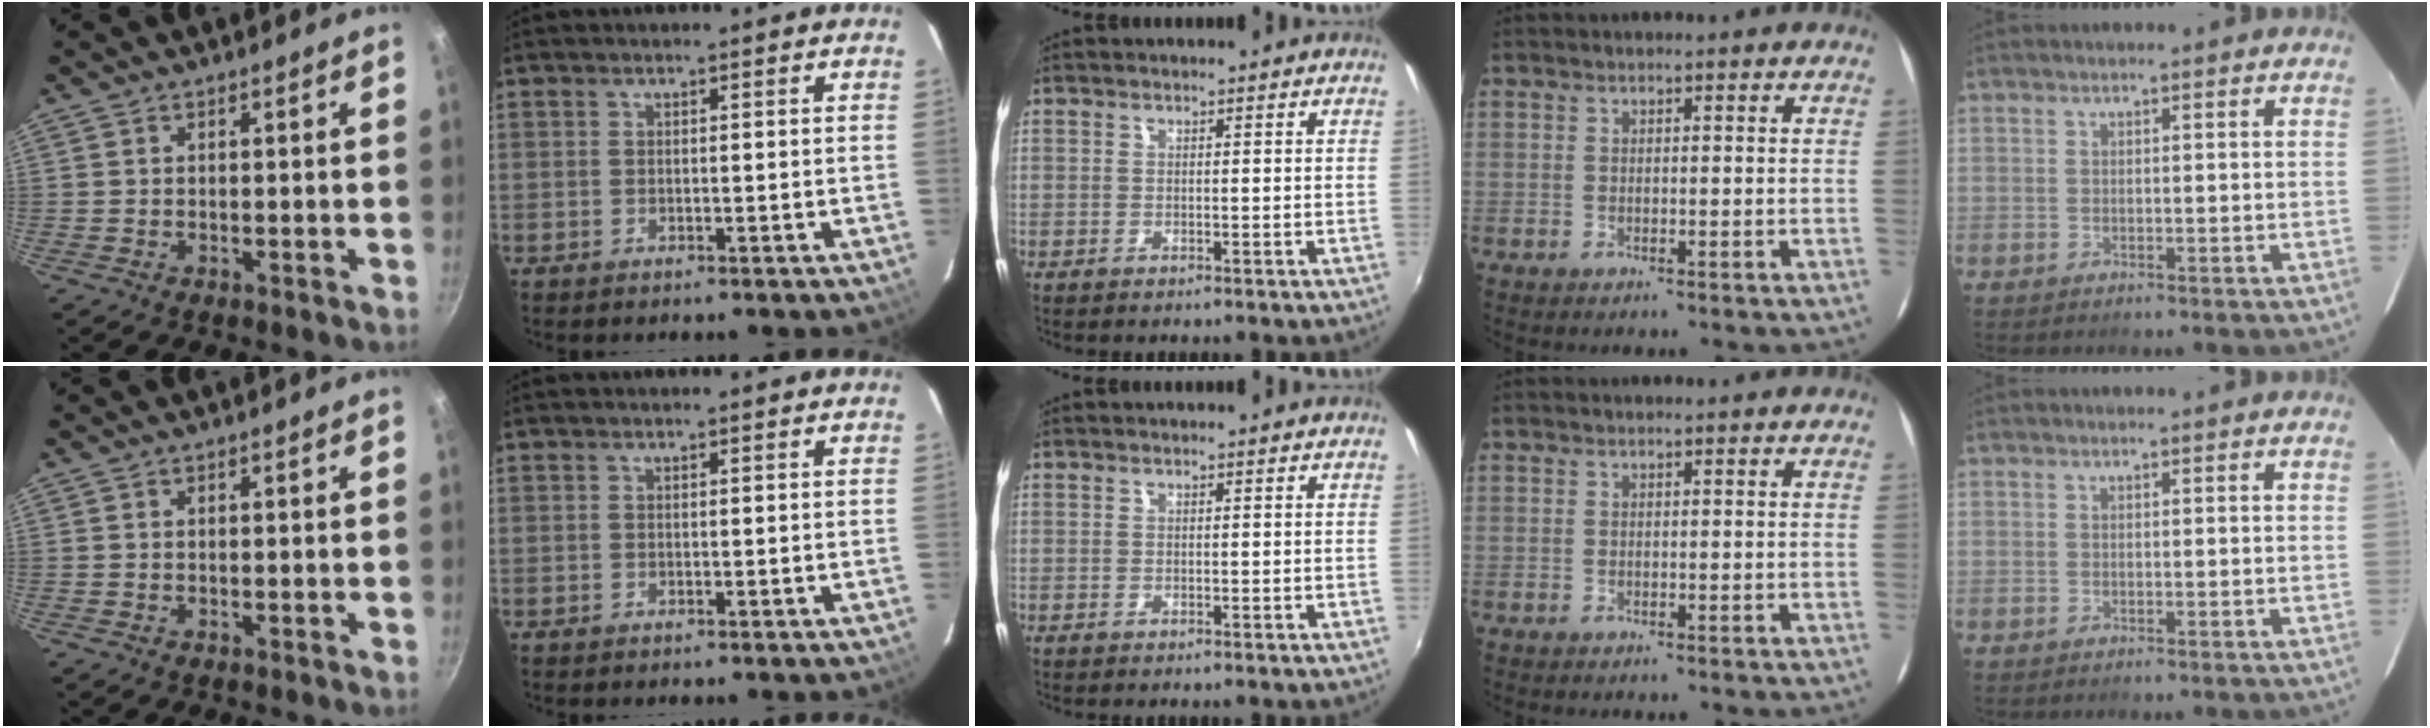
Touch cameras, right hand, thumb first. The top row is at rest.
{}